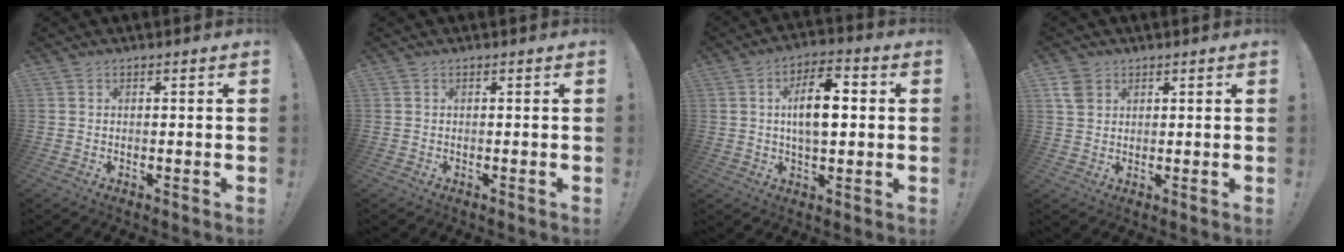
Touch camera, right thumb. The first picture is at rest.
{"total": 0.0}
{"total": 11.4, "force": [1.2, 5.8, 9.7], "torque": [-0.163, 0.007, 0.015]}
{"total": 4.8, "force": [2.5, 3.4, 2.1], "torque": [-0.032, -0.006, 0.049]}